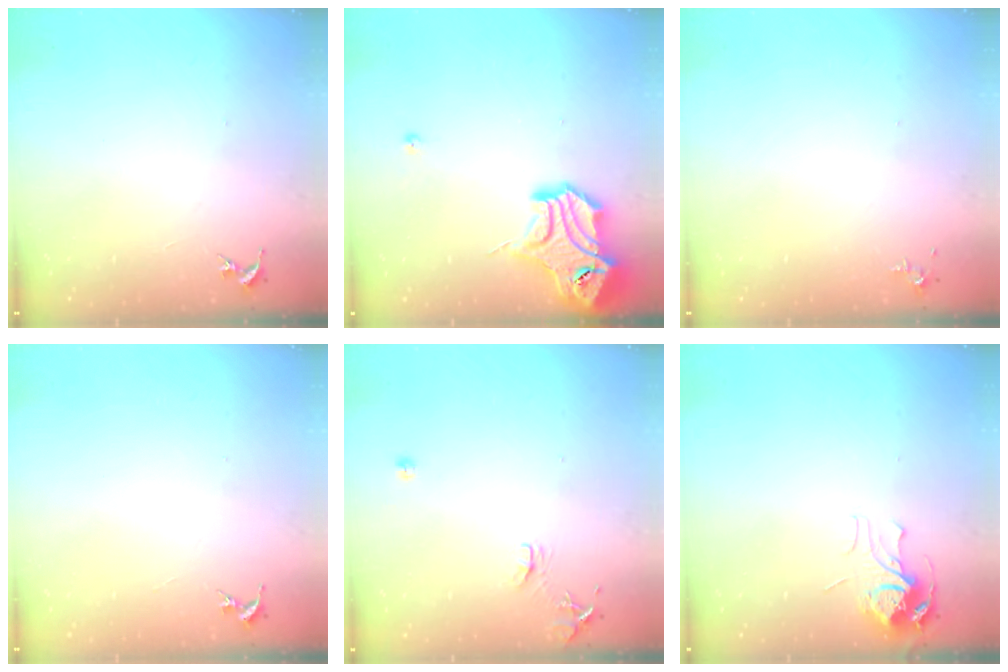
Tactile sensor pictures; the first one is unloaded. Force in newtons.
{"total": 18.1, "press": 17.9, "slide": 2.0}
{"total": 3.5, "press": 3.4, "slide": 0.5}
{"total": 0.0}
{"total": 8.6, "press": 8.6, "slide": 0.8}
{"total": 7.1, "press": 7.1, "slide": 0.2}